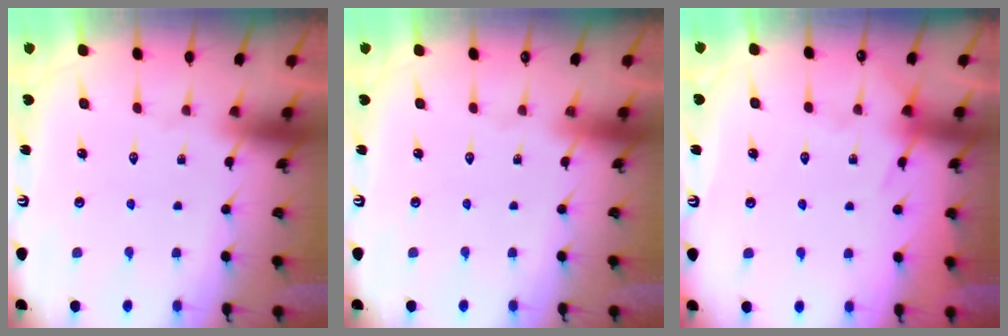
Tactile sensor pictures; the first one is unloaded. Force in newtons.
{"total": 0.0}
{"total": 4.8, "press": 4.8, "slide": 0.5}